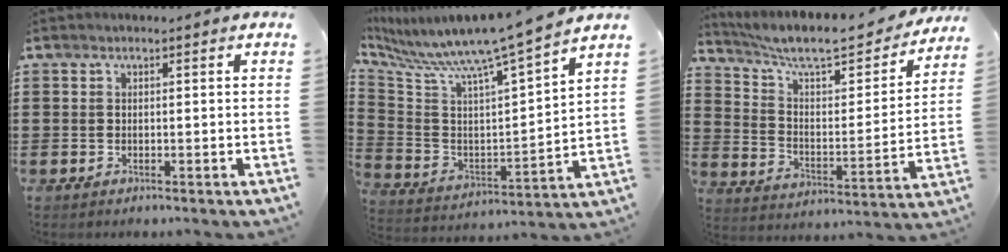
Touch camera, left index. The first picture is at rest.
{"total": 8.2, "force": [7.4, -1.4, 3.4], "torque": [-0.100, -0.077, 0.109]}
{"total": 8.6, "force": [7.3, 1.3, 4.4], "torque": [-0.108, -0.051, 0.121]}